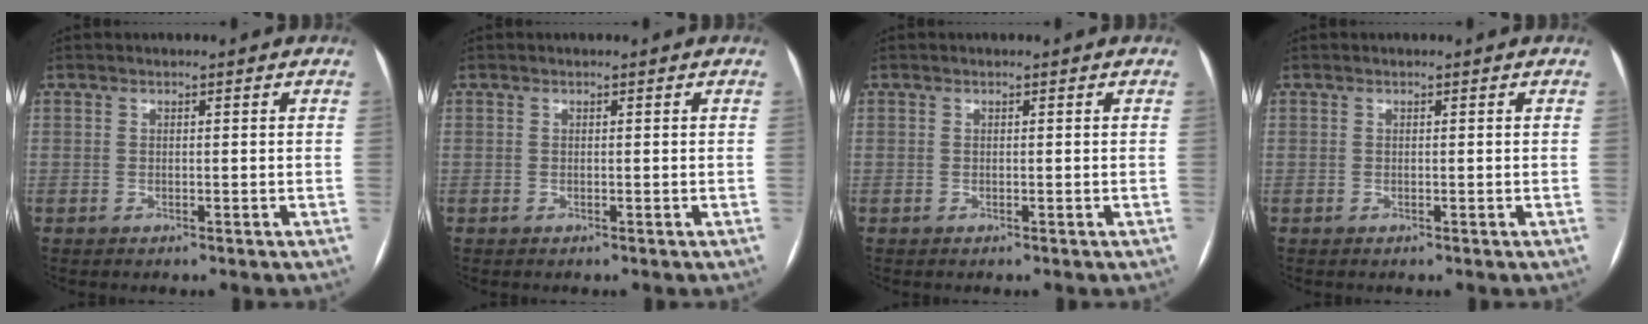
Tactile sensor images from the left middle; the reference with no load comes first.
{"total": 0.0}
{"total": 0.0}
{"total": 0.0}